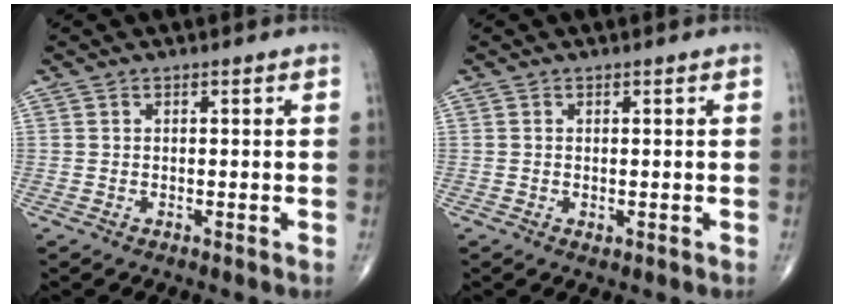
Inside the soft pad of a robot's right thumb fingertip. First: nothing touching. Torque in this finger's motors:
{"motor_torque": [-0.36, -0.07, -0.14, 0.02, -0.01]}